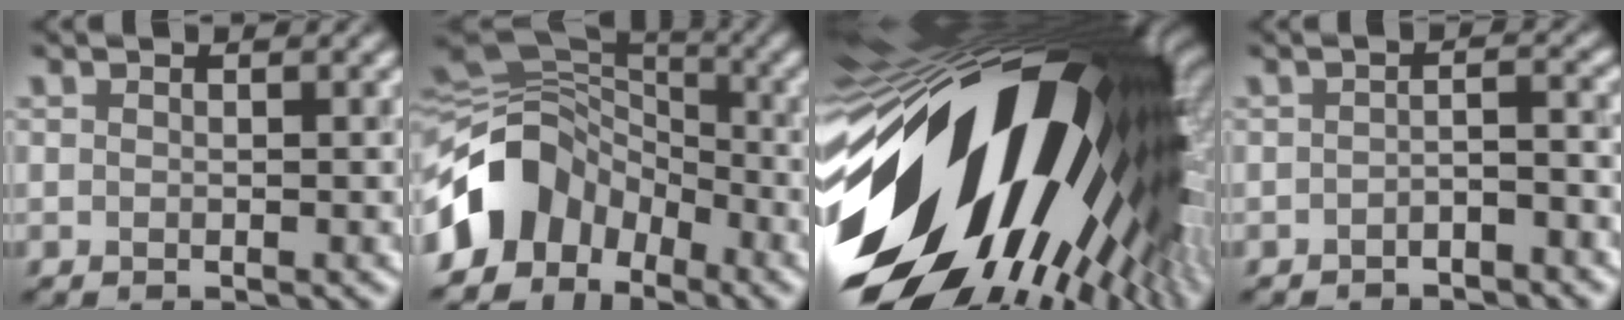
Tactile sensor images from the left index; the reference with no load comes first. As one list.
[{"total": 9.8, "force": [-4.6, 6.9, 5.2], "torque": [-0.089, 0.007, -0.104]}, {"total": 21.3, "force": [-1.9, 11.0, 18.1], "torque": [-0.314, -0.060, -0.040]}, {"total": 1.8, "force": [-1.3, 0.4, 1.2], "torque": [-0.019, 0.005, -0.026]}]